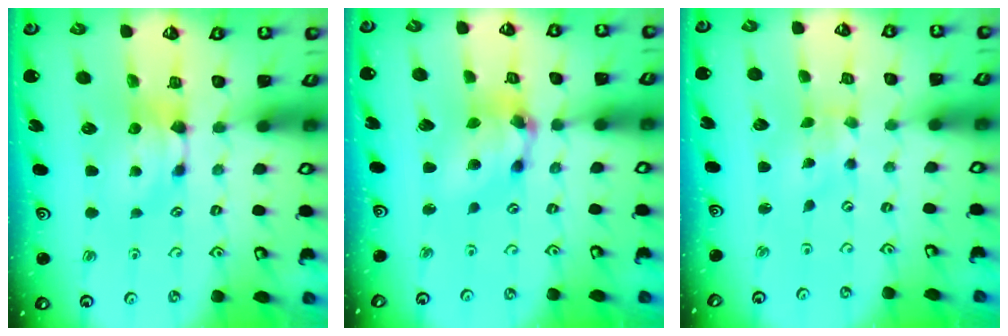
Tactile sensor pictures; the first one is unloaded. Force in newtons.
{"total": 5.5, "press": 5.2, "slide": 1.9}
{"total": 4.1, "press": 4.0, "slide": 0.9}